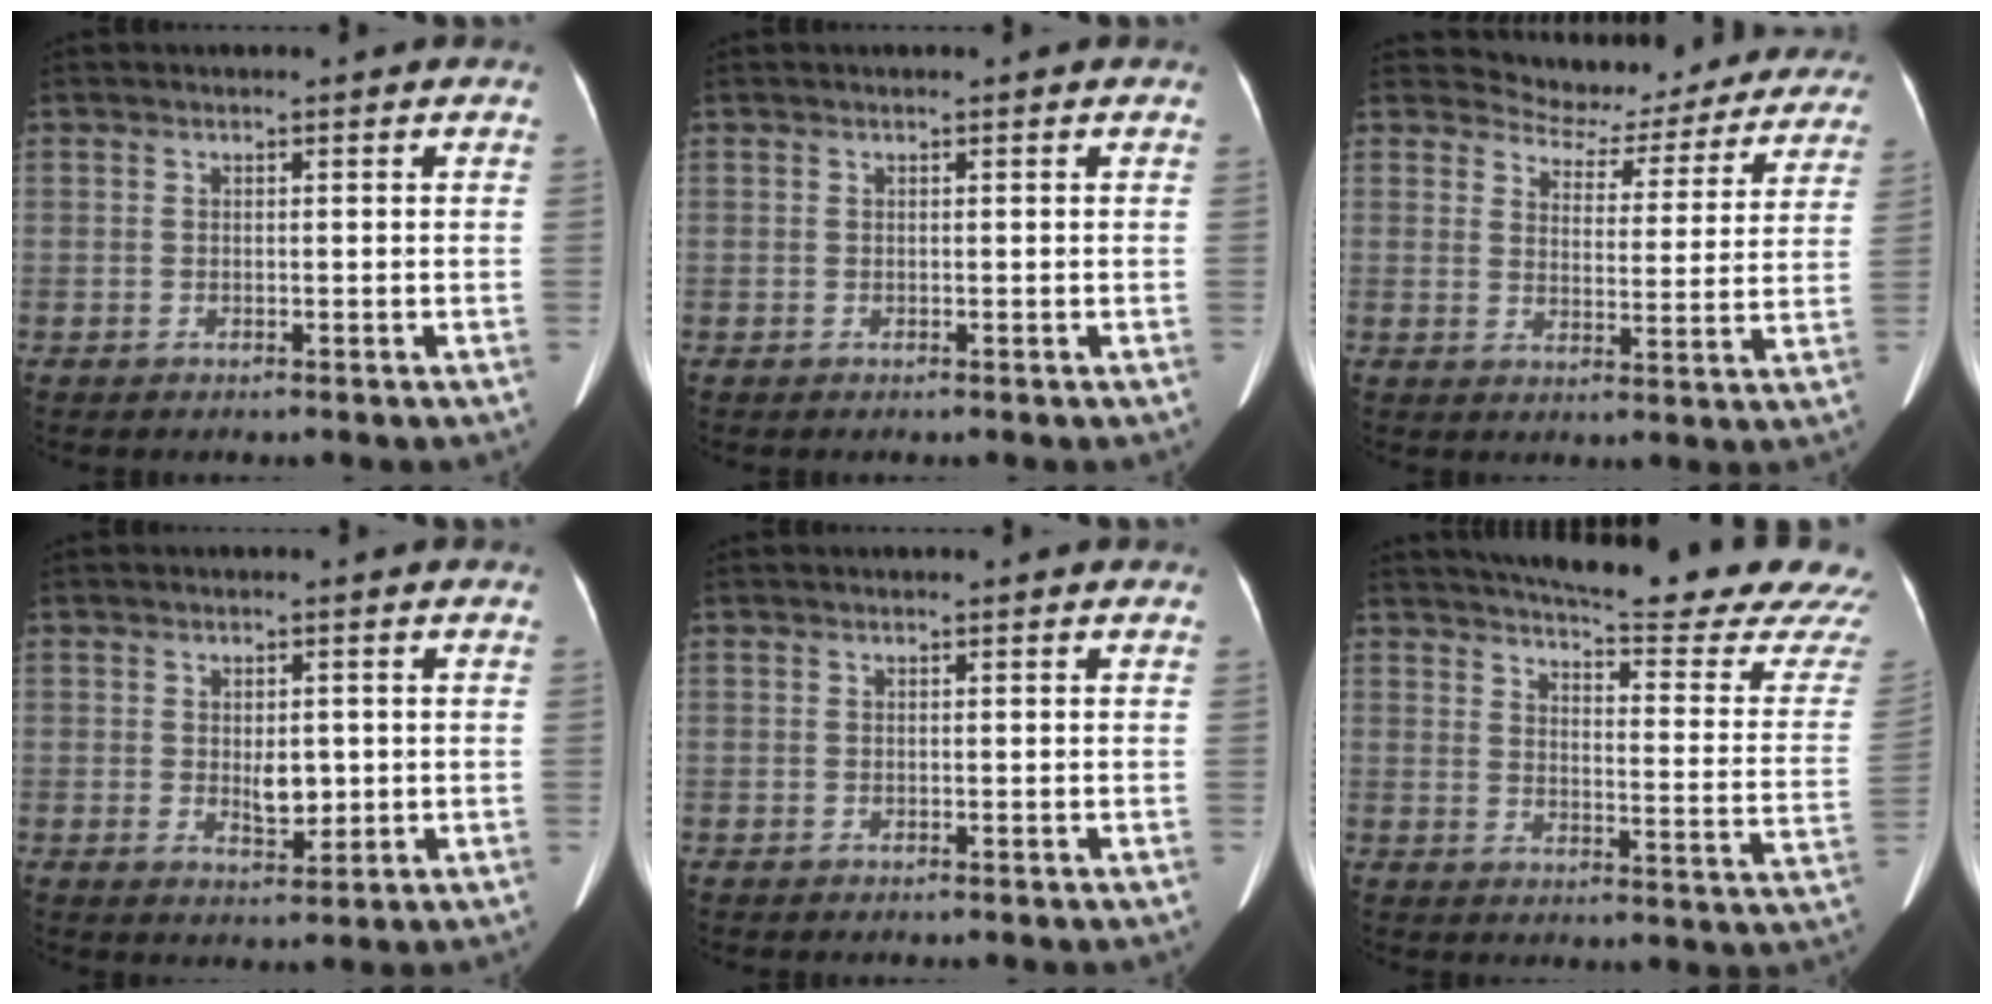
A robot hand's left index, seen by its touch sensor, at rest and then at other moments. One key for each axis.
{"total": 0.0}
{"total": 14.7, "fx": 13.9, "fy": 4.5, "fz": 1.6, "tx": 0.003, "ty": -0.021, "tz": 0.151}
{"total": 3.7, "fx": 0.0, "fy": 1.9, "fz": 3.2, "tx": -0.052, "ty": -0.005, "tz": 0.009}
{"total": 0.0}
{"total": 24.9, "fx": 23.0, "fy": 0.8, "fz": 9.5, "tx": -0.134, "ty": -0.101, "tz": 0.269}